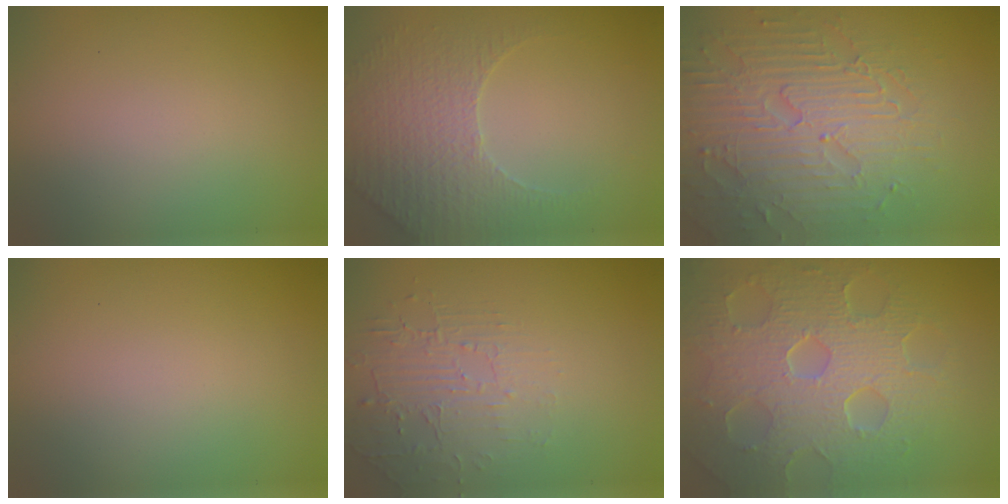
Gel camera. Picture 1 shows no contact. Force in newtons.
{"total": 3.8, "press": 3.7, "slide": 1.0}
{"total": 6.7, "press": 5.5, "slide": 3.8}
{"total": 0.0}
{"total": 1.9, "press": 1.0, "slide": 1.6}
{"total": 8.8, "press": 6.2, "slide": 6.2}